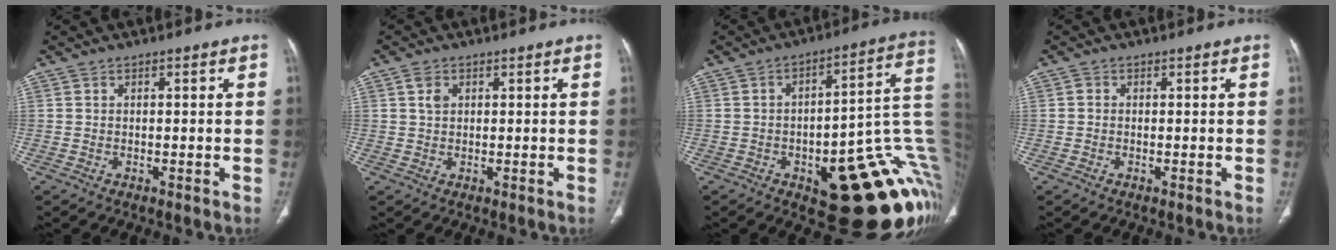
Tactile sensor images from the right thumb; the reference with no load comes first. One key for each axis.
{"total": 2.2, "fx": 0.8, "fy": 1.6, "fz": 1.3, "tx": -0.022, "ty": 0.000, "tz": 0.016}
{"total": 27.0, "fx": -5.5, "fy": 10.6, "fz": 24.2, "tx": -0.196, "ty": 0.036, "tz": -0.059}
{"total": 0.6, "fx": -0.1, "fy": 0.5, "fz": 0.2, "tx": -0.003, "ty": 0.001, "tz": -0.005}